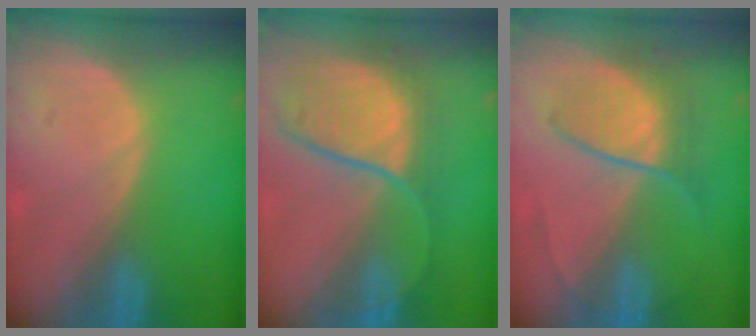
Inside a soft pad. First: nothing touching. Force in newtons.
{"total": 9.6, "press": 9.0, "slide": 3.3}
{"total": 6.4, "press": 6.4, "slide": 0.8}